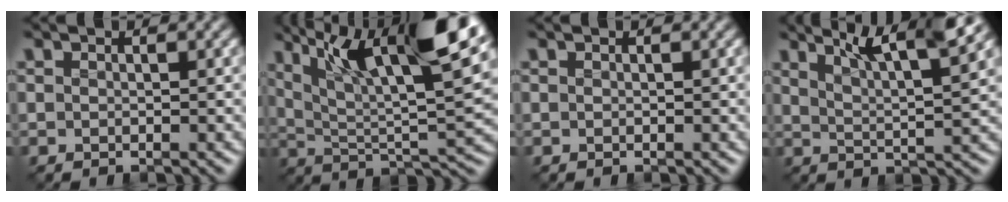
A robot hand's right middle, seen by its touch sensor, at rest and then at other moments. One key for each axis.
{"total": 13.2, "fx": 7.1, "fy": 3.7, "fz": 10.5, "tx": -0.184, "ty": 0.003, "tz": 0.122}
{"total": 0.0}
{"total": 6.7, "fx": 4.8, "fy": 1.2, "fz": 4.6, "tx": -0.072, "ty": 0.013, "tz": 0.068}